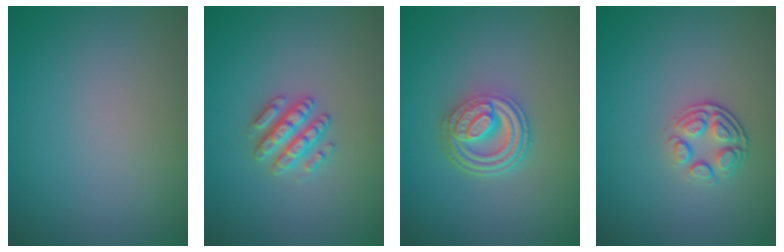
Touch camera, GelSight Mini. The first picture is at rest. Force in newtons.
{"total": 2.9, "press": 2.8, "slide": 0.5}
{"total": 4.8, "press": 3.7, "slide": 3.0}
{"total": 3.0, "press": 2.3, "slide": 1.9}